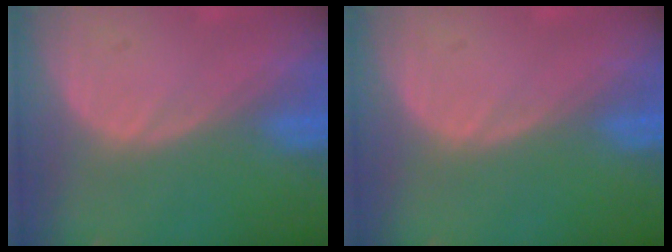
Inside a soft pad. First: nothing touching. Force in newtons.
{"total": 0.0}